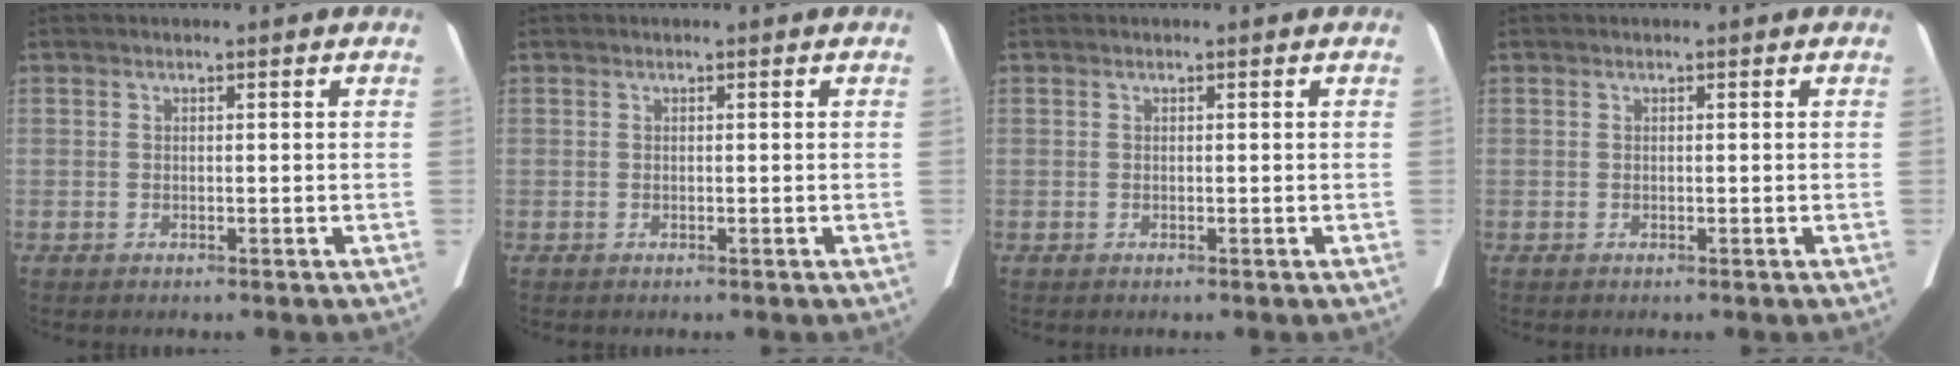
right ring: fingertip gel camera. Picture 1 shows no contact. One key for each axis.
{"total": 0.0}
{"total": 0.0}
{"total": 0.0}